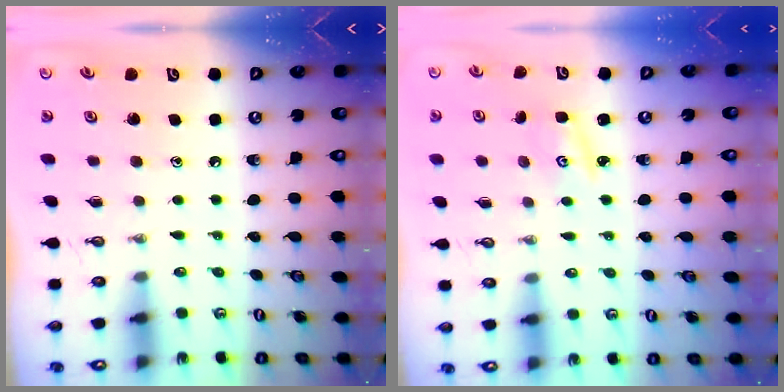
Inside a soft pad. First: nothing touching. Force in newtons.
{"total": 2.3, "press": 2.3, "slide": 0.3}